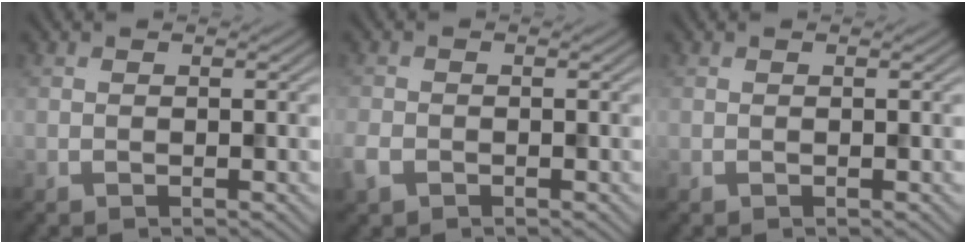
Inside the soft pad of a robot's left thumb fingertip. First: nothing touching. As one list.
[{"total": 2.2, "force": [-1.3, 1.5, 1.0], "torque": [-0.029, -0.007, -0.036]}, {"total": 0.0}]